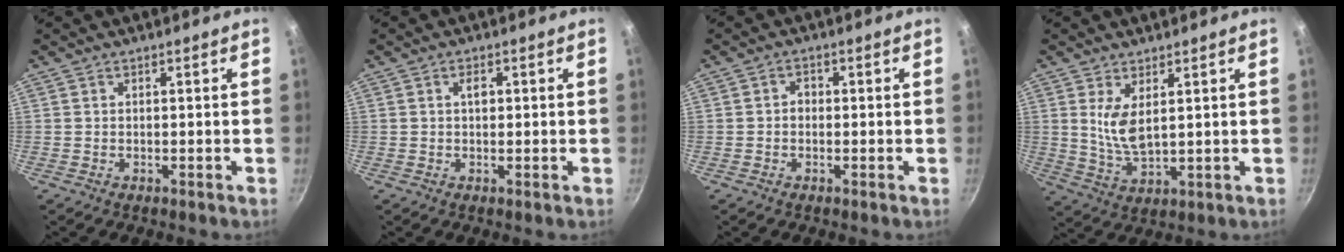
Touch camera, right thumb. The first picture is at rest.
{"total": 2.0, "force": [0.3, 1.2, 1.6], "torque": [-0.021, 0.001, 0.002]}
{"total": 1.9, "force": [-0.2, 1.6, 1.0], "torque": [-0.009, 0.008, -0.007]}
{"total": 6.7, "force": [2.1, 3.0, 5.6], "torque": [-0.103, -0.028, 0.050]}